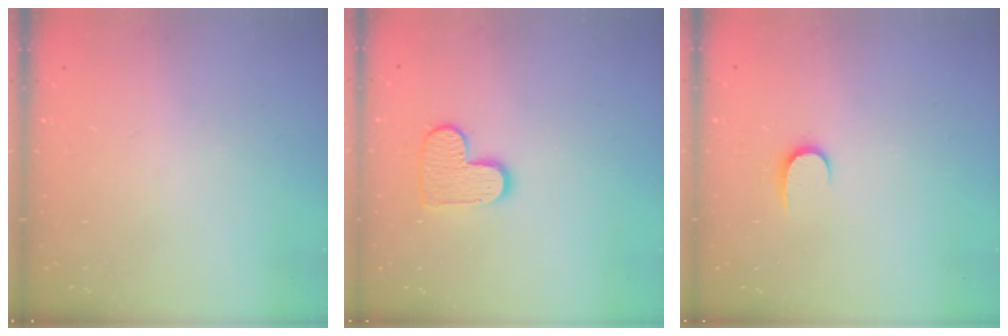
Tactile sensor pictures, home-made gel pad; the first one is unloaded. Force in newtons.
{"total": 9.8, "press": 9.8, "slide": 0.6}
{"total": 5.4, "press": 5.4, "slide": 0.5}